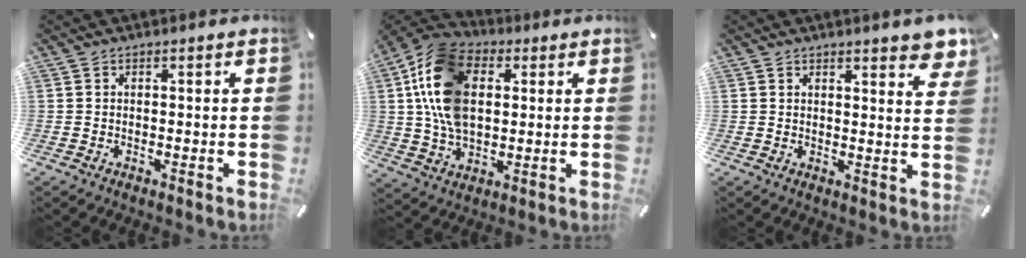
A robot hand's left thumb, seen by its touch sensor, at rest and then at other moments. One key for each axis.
{"total": 16.9, "fx": 3.2, "fy": 11.7, "fz": 11.7, "tx": -0.277, "ty": 0.009, "tz": 0.059}
{"total": 4.6, "fx": 3.8, "fy": 0.8, "fz": 2.4, "tx": -0.034, "ty": -0.025, "tz": 0.064}